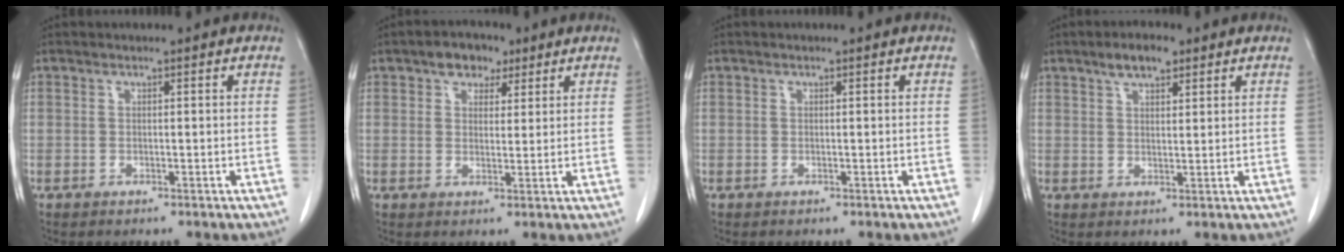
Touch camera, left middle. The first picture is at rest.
{"total": 4.5, "force": [2.7, 2.9, 2.1], "torque": [-0.029, 0.014, 0.043]}
{"total": 0.0}
{"total": 4.4, "force": [2.9, 1.7, 2.8], "torque": [-0.052, 0.009, 0.050]}